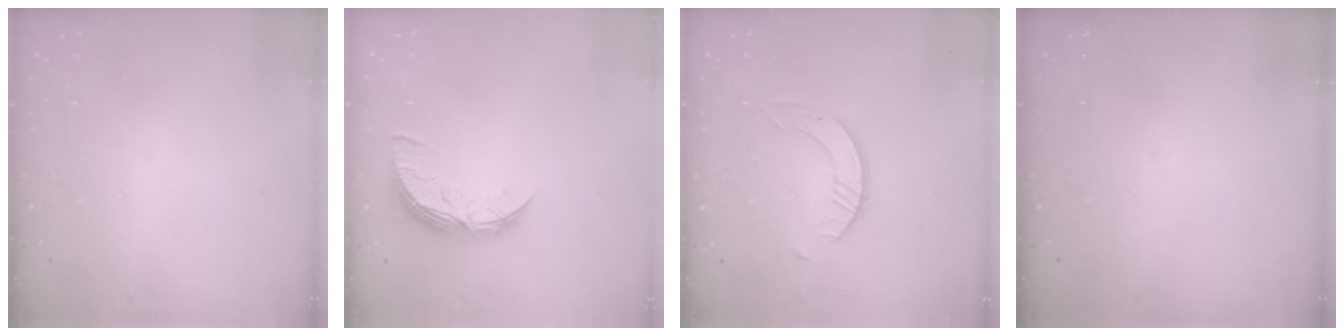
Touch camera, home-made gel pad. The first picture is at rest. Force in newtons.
{"total": 8.7, "press": 8.7, "slide": 0.4}
{"total": 2.4, "press": 2.4, "slide": 0.3}
{"total": 0.0}